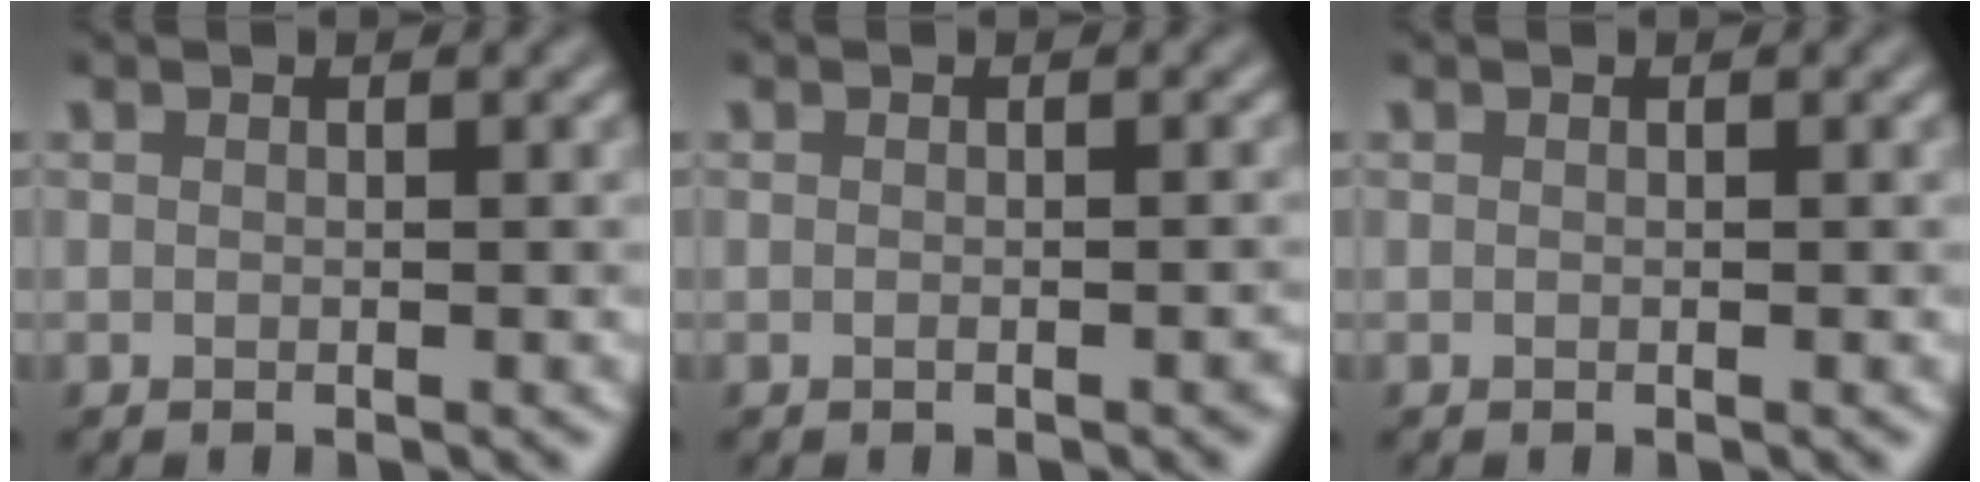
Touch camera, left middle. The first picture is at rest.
{"total": 0.8, "force": [-0.5, 0.2, 0.6], "torque": [-0.009, 0.000, -0.005]}
{"total": 0.0}